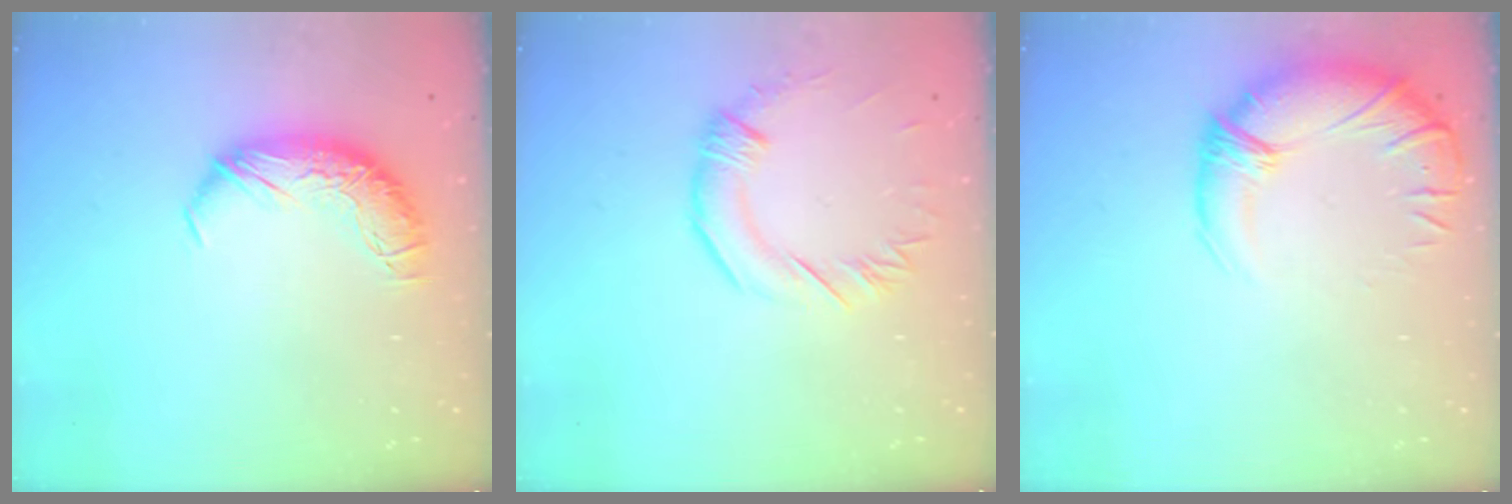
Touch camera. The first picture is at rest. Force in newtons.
{"total": 0.8, "press": 0.7, "slide": 0.4}
{"total": 2.8, "press": 0.1, "slide": 2.8}